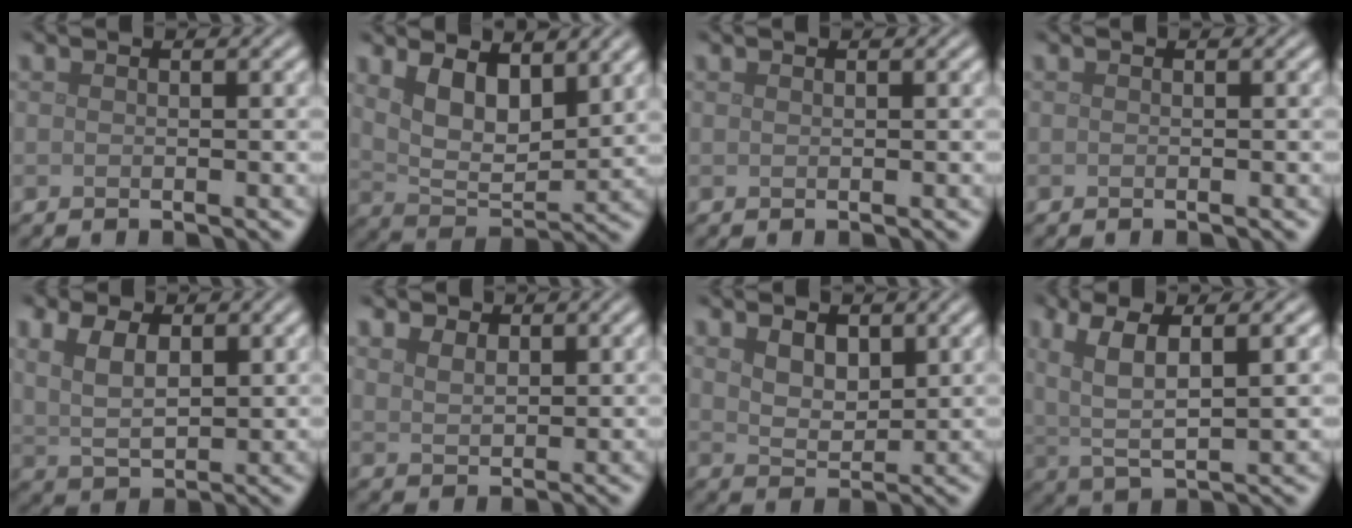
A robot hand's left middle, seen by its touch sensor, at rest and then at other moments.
{"total": 6.0, "force": [2.7, 2.9, 4.5], "torque": [-0.090, -0.010, 0.050]}
{"total": 0.0}
{"total": 0.0}
{"total": 5.0, "force": [1.7, 2.8, 3.7], "torque": [-0.081, -0.001, 0.034]}
{"total": 2.7, "force": [1.8, 1.6, 1.1], "torque": [-0.027, -0.003, 0.034]}
{"total": 3.0, "force": [1.6, 1.7, 1.8], "torque": [-0.040, -0.006, 0.033]}
{"total": 6.2, "force": [2.1, 2.2, 5.4], "torque": [-0.114, -0.002, 0.042]}